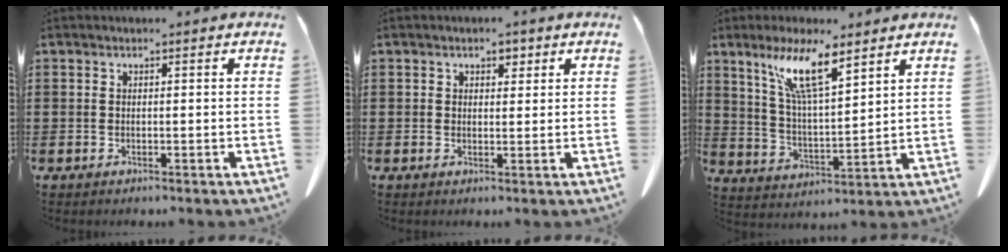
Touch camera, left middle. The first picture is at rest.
{"total": 2.1, "force": [1.4, 1.4, 0.8], "torque": [-0.004, 0.001, 0.021]}
{"total": 10.1, "force": [6.8, 2.0, 7.2], "torque": [-0.157, -0.015, 0.120]}